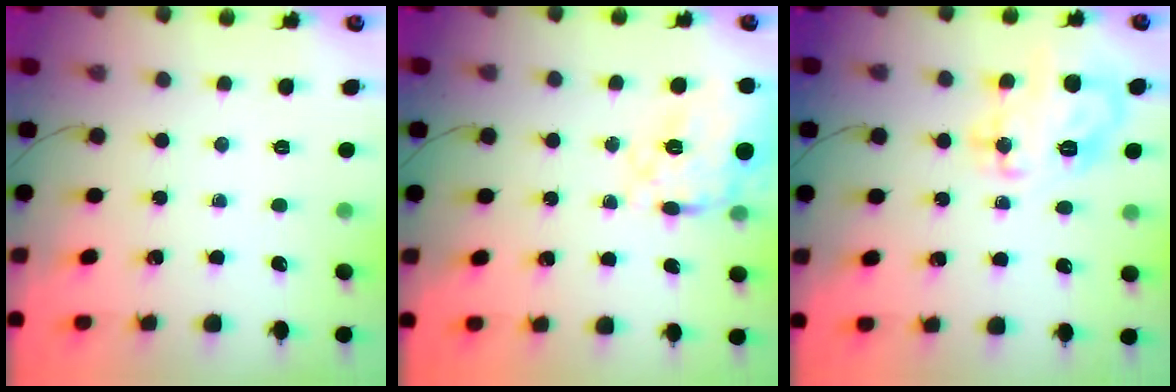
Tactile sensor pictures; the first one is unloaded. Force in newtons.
{"total": 16.4, "press": 16.4, "slide": 1.0}
{"total": 16.2, "press": 16.2, "slide": 0.9}